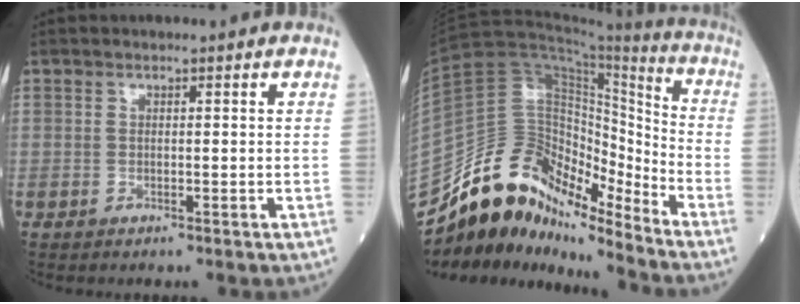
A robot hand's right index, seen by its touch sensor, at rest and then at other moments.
{"total": 16.8, "force": [-13.9, 5.5, 7.7], "torque": [-0.117, 0.075, -0.243]}